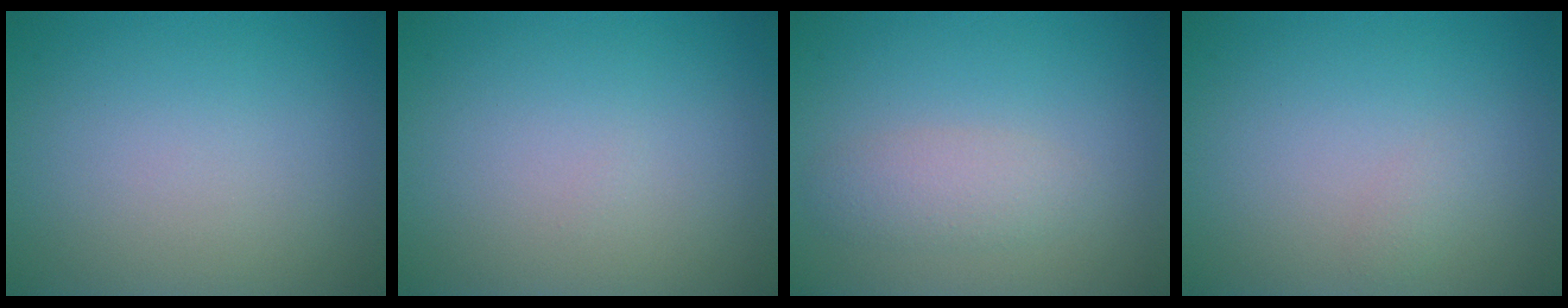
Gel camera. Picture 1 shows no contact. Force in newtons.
{"total": 0.0}
{"total": 2.1, "press": 2.1, "slide": 0.1}
{"total": 0.6, "press": 0.6, "slide": 0.0}